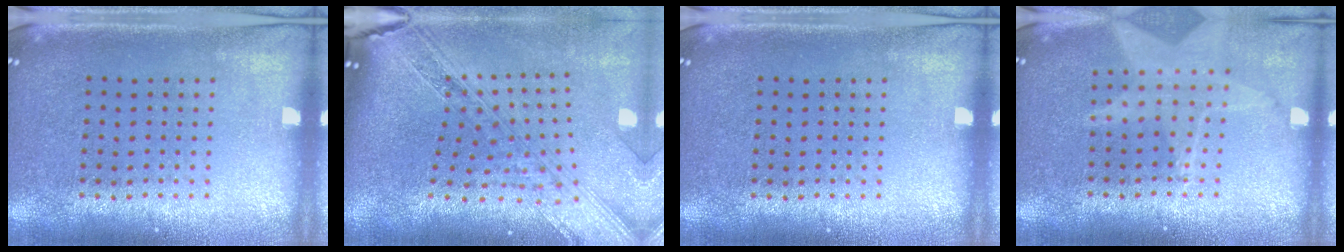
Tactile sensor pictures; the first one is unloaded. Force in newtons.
{"total": 3.9, "press": 2.8, "slide": 2.6}
{"total": 0.0}
{"total": 1.3, "press": 1.3, "slide": 0.1}